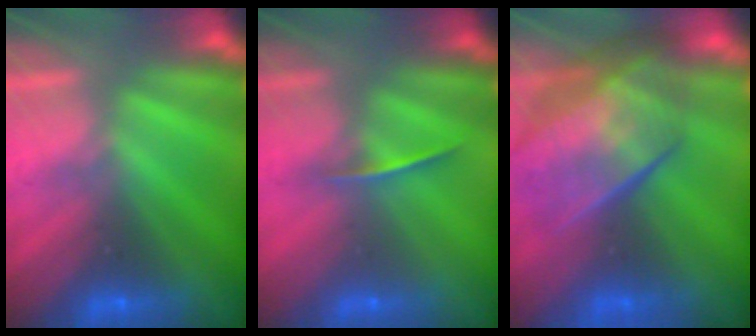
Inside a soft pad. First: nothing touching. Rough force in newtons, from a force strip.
{"total": 1.4}
{"total": 8.3}